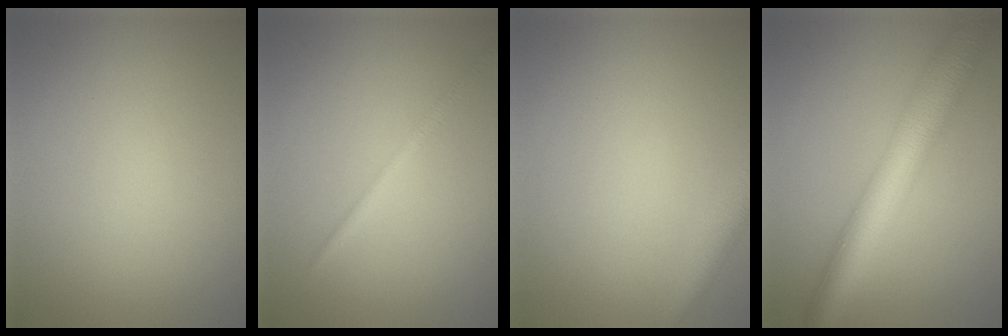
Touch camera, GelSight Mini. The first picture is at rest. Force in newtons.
{"total": 1.3, "press": 1.3, "slide": 0.1}
{"total": 2.9, "press": 2.9, "slide": 0.1}
{"total": 7.8, "press": 7.8, "slide": 0.1}